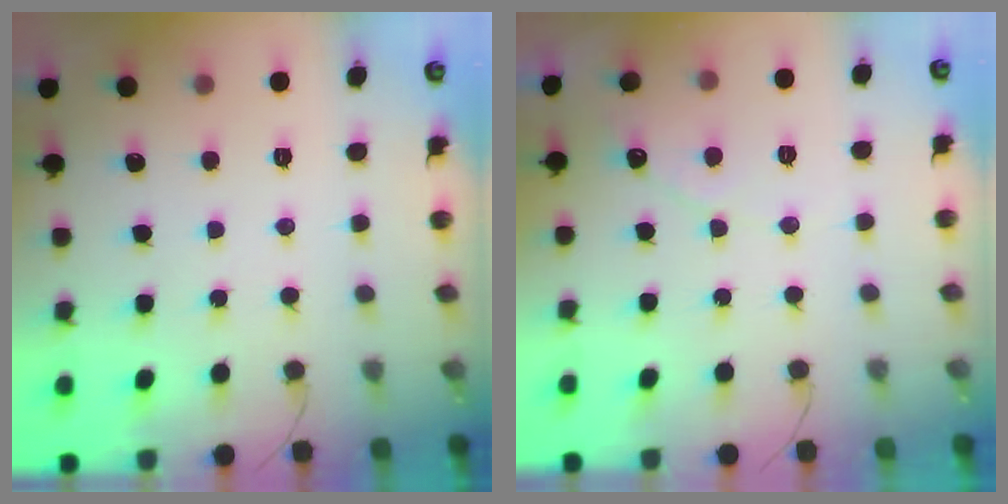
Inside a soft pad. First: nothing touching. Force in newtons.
{"total": 3.7, "press": 3.7, "slide": 0.2}